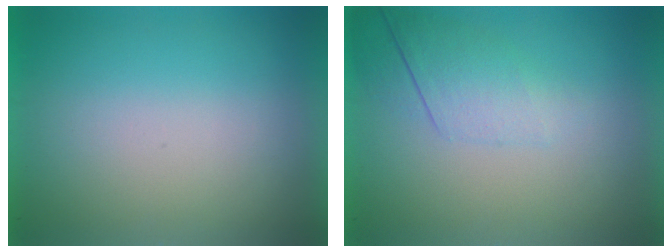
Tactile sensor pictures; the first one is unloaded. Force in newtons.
{"total": 2.2}